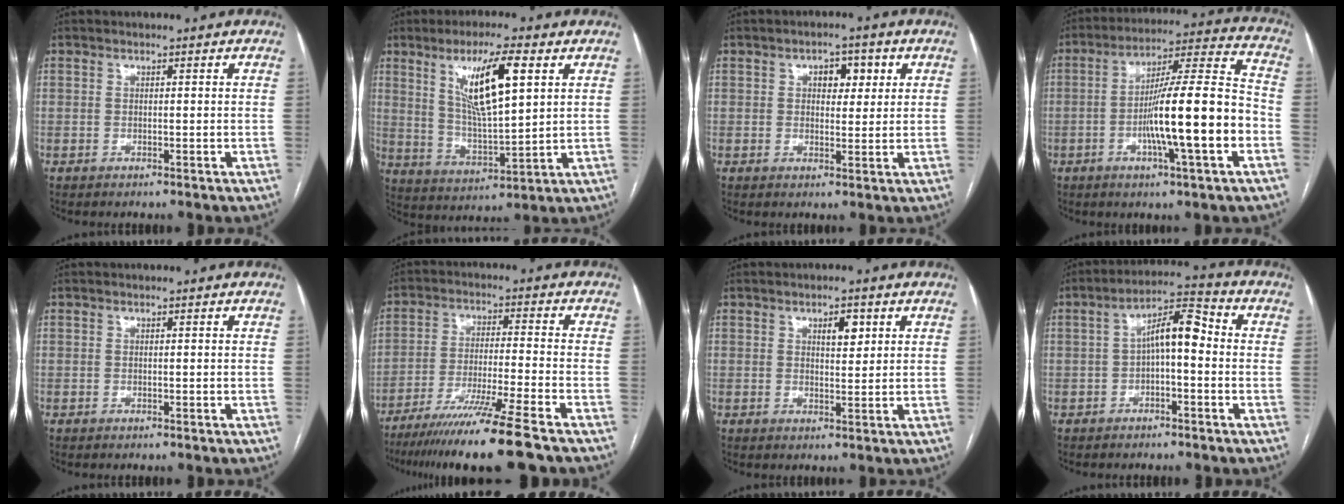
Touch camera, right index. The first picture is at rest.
{"total": 12.0, "force": [4.9, 1.6, 10.9], "torque": [-0.199, -0.001, 0.093]}
{"total": 4.4, "force": [1.6, 2.4, 3.2], "torque": [-0.043, 0.011, 0.023]}
{"total": 16.8, "force": [-4.4, 0.6, 16.2], "torque": [-0.261, 0.009, -0.073]}
{"total": 0.0}
{"total": 14.2, "force": [-11.0, -1.7, 8.9], "torque": [-0.155, -0.046, -0.181]}
{"total": 3.3, "force": [1.5, 1.3, 2.7], "torque": [-0.041, 0.001, 0.024]}
{"total": 7.3, "force": [-0.2, 2.2, 6.9], "torque": [-0.120, 0.033, -0.006]}